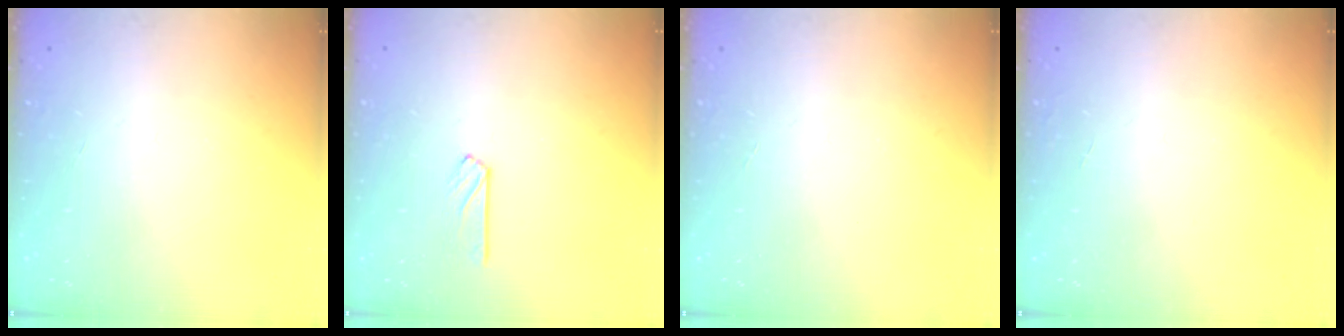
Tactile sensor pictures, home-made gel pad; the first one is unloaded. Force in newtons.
{"total": 3.0, "press": 3.0, "slide": 0.3}
{"total": 0.0}
{"total": 0.0}